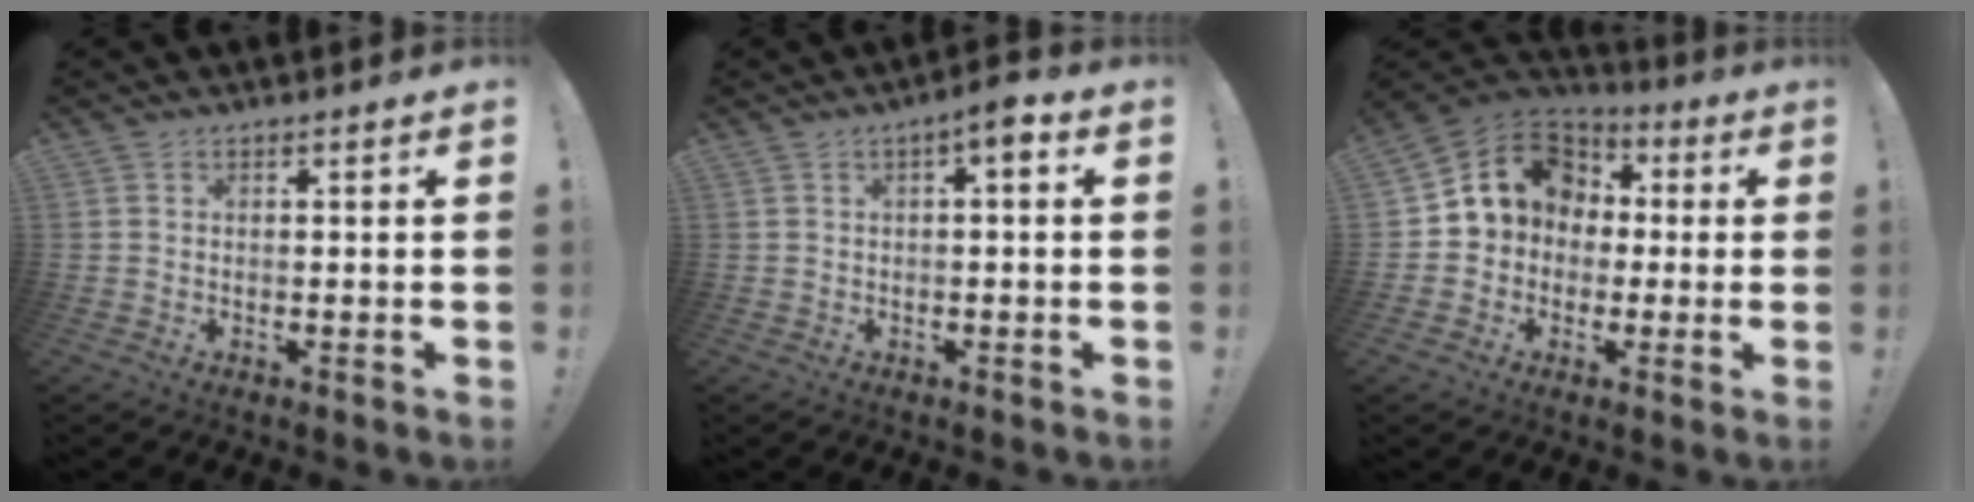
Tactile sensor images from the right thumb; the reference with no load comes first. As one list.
[{"total": 3.6, "force": [0.4, 0.7, 3.5], "torque": [-0.056, 0.001, 0.001]}, {"total": 12.7, "force": [2.7, 11.2, 5.4], "torque": [-0.071, 0.000, 0.062]}]